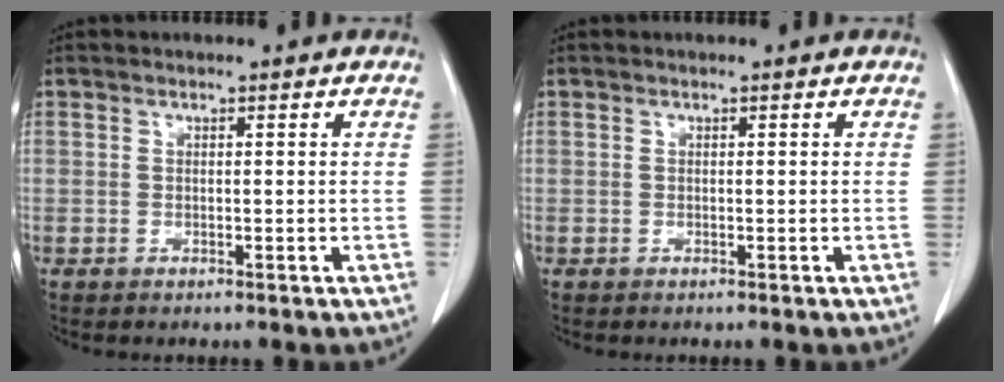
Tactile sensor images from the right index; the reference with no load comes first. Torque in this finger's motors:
{"motor_torque": [0.00, 0.00, 0.01, 0.01]}